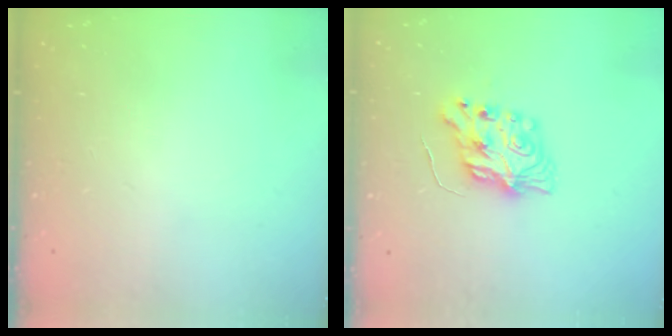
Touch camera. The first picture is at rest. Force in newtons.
{"total": 7.9, "press": 7.9, "slide": 0.2}